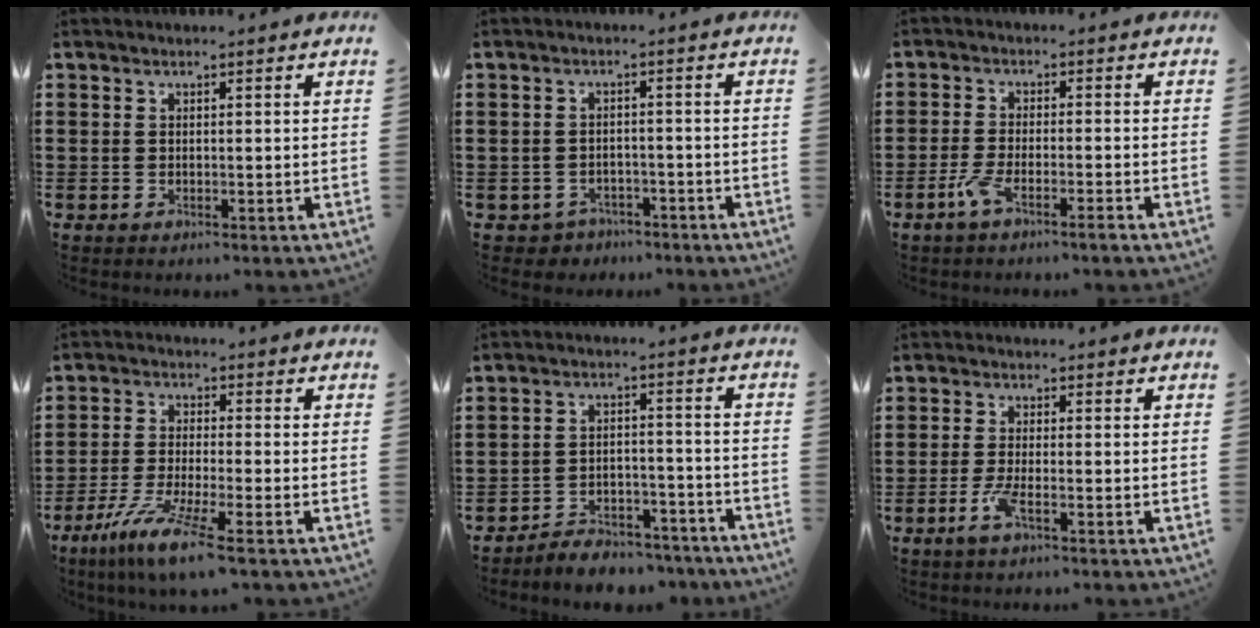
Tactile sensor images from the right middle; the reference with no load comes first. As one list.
[{"total": 2.4, "force": [-2.2, 0.9, -0.3], "torque": [-0.006, -0.002, -0.050]}, {"total": 3.8, "force": [-2.4, 0.3, 2.9], "torque": [-0.076, -0.010, -0.051]}, {"total": 7.4, "force": [-5.1, 0.3, 5.4], "torque": [-0.113, -0.015, -0.096]}, {"total": 4.9, "force": [-4.9, 0.7, 0.1], "torque": [-0.004, 0.013, -0.101]}, {"total": 3.4, "force": [-1.6, 0.5, 2.9], "torque": [-0.072, -0.008, -0.034]}]